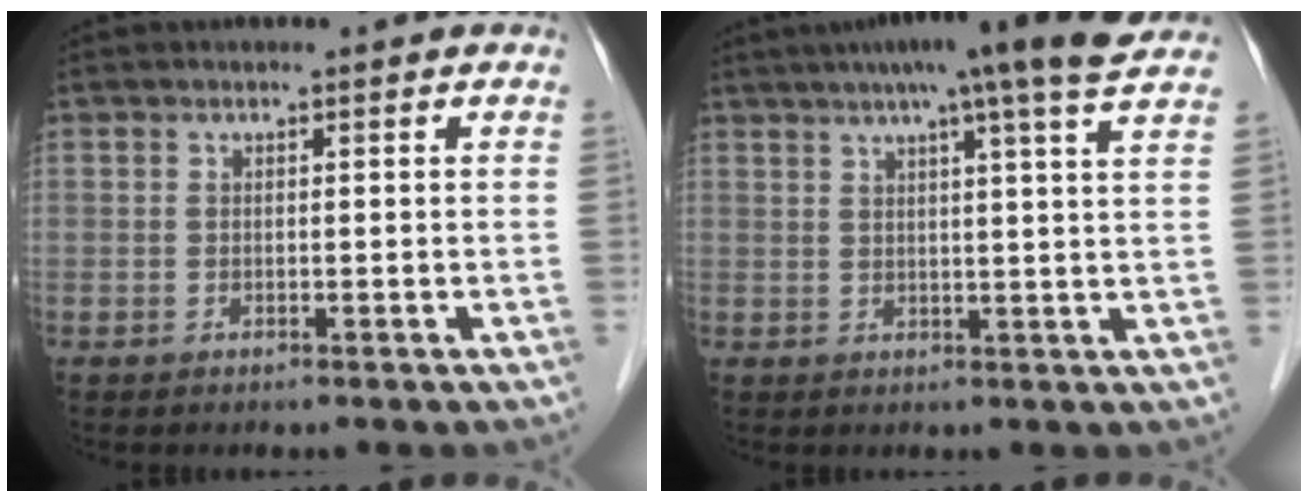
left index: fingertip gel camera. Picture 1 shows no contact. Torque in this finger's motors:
{"motor_torque": [1.03, -1.11, 0.65, 0.16]}